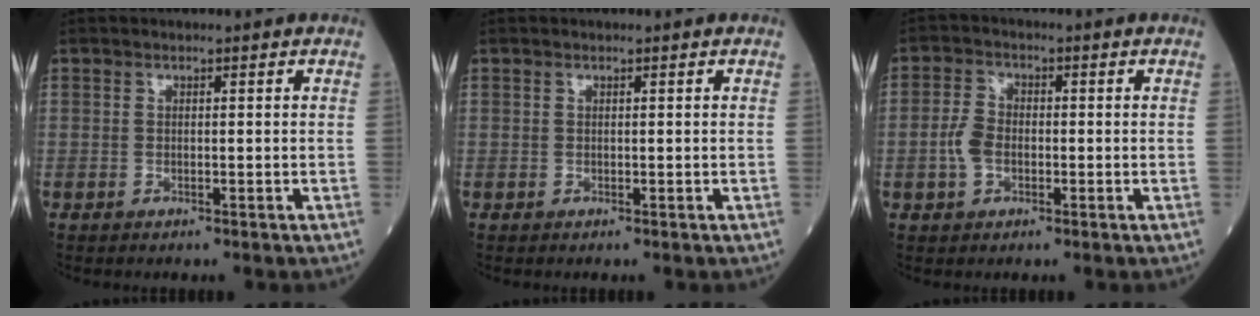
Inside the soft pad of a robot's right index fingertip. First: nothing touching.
{"total": 0.0}
{"total": 4.1, "force": [-1.0, 2.7, 2.8], "torque": [-0.070, 0.011, -0.023]}